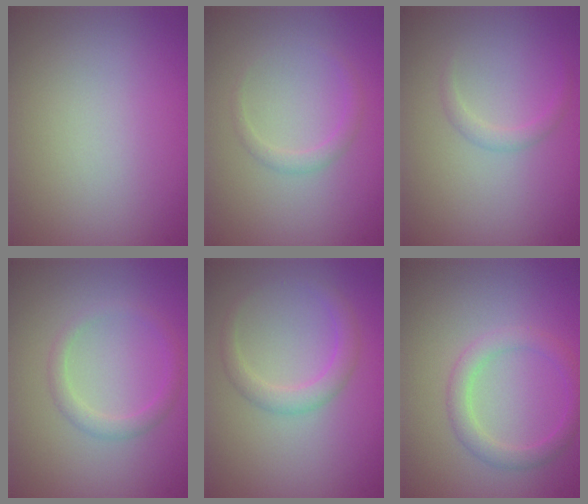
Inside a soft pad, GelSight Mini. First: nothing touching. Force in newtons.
{"total": 1.3, "press": 1.3, "slide": 0.1}
{"total": 1.1, "press": 1.1, "slide": 0.1}
{"total": 1.7, "press": 1.7, "slide": 0.1}
{"total": 2.3, "press": 2.2, "slide": 0.1}
{"total": 2.4, "press": 2.4, "slide": 0.1}